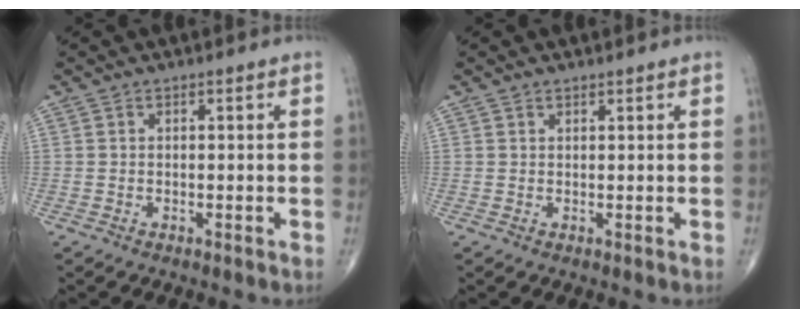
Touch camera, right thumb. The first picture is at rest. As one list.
[{"total": 0.5, "force": [0.5, 0.0, -0.1], "torque": [0.001, -0.005, 0.007]}]